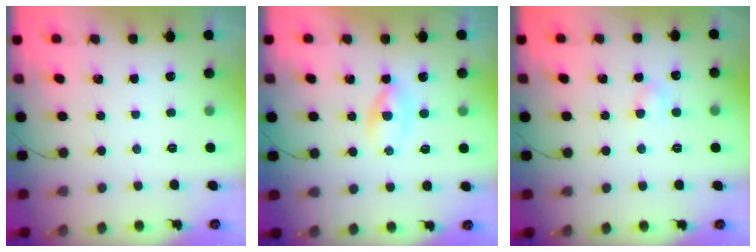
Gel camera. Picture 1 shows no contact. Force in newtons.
{"total": 2.1, "press": 1.7, "slide": 1.2}
{"total": 3.2, "press": 3.0, "slide": 1.1}